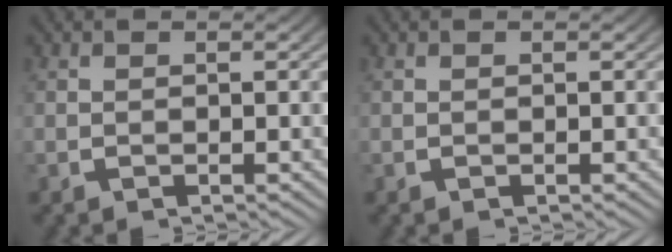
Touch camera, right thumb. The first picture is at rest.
{"total": 0.0}